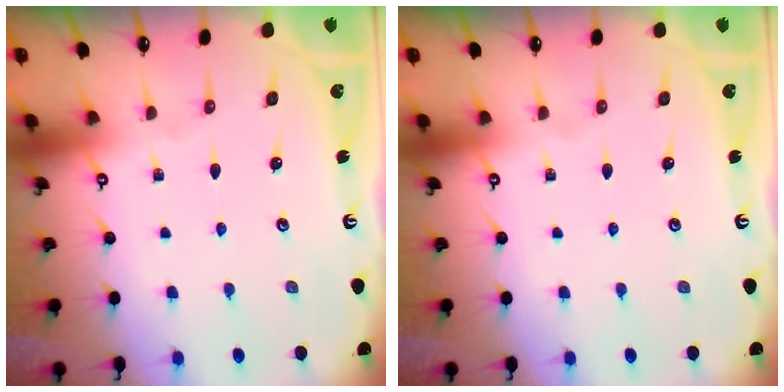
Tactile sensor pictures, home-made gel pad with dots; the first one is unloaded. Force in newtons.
{"total": 0.0}